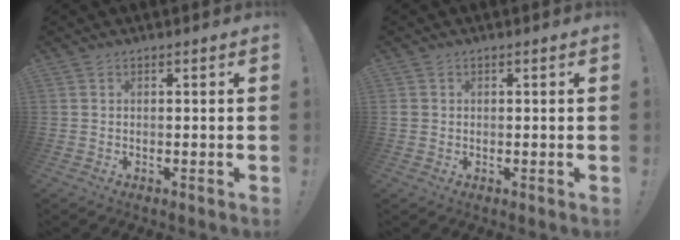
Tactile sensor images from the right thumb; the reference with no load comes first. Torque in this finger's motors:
{"motor_torque": [0.29, 0.26, -0.03, -0.03, -0.01]}